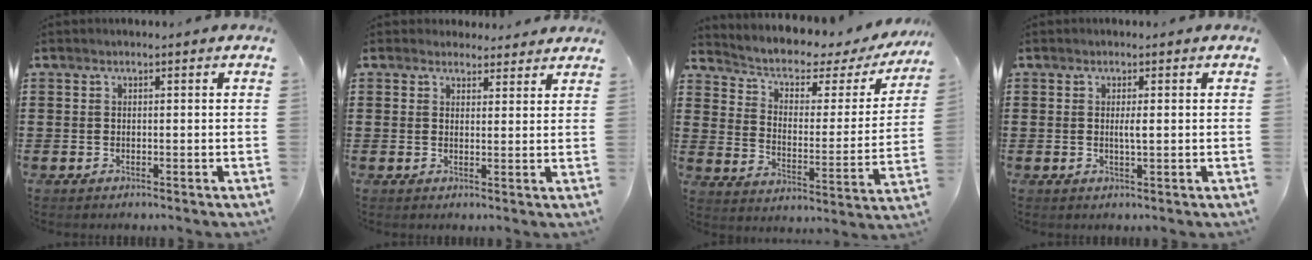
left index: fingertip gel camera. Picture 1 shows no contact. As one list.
[{"total": 2.7, "force": [2.5, 1.1, 0.1], "torque": [-0.002, -0.004, 0.047]}, {"total": 4.0, "force": [2.5, 1.9, 2.6], "torque": [-0.063, -0.018, 0.033]}, {"total": 1.7, "force": [0.1, 0.1, 1.7], "torque": [-0.033, -0.003, 0.002]}]